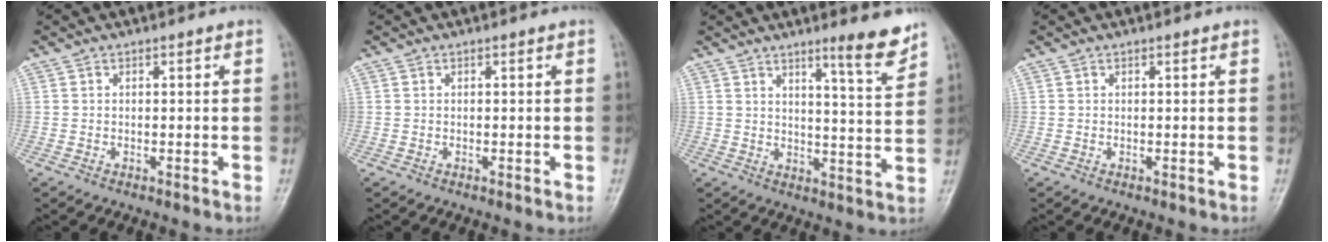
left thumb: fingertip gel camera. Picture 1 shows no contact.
{"total": 0.0}
{"total": 8.0, "force": [5.9, 0.5, 5.4], "torque": [-0.070, -0.050, 0.086]}
{"total": 0.0}